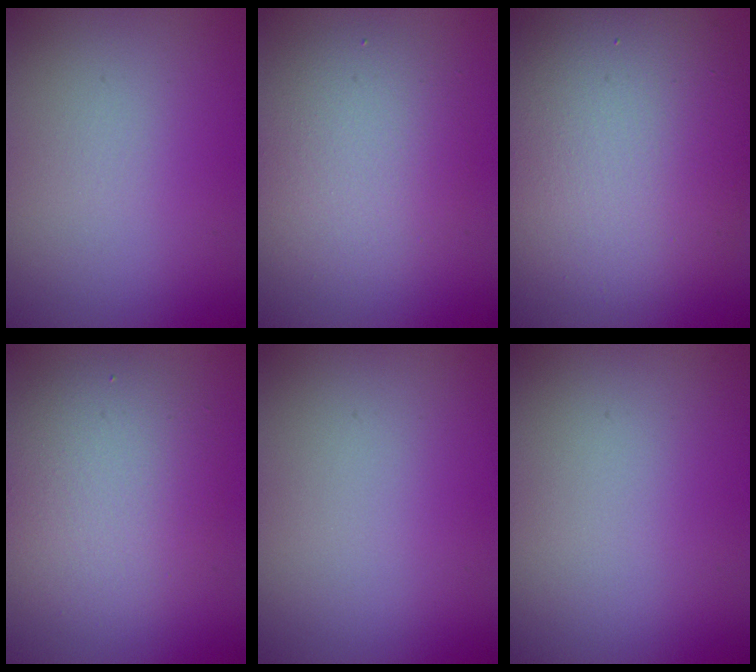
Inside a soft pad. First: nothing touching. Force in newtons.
{"total": 4.3, "press": 4.3, "slide": 0.2}
{"total": 11.8, "press": 11.8, "slide": 0.6}
{"total": 4.8, "press": 4.8, "slide": 0.3}
{"total": 0.0}
{"total": 0.0}